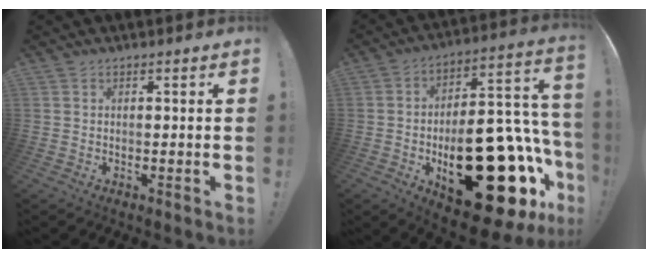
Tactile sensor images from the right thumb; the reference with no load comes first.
{"total": 34.4, "force": [-10.4, 17.2, 27.9], "torque": [-0.373, 0.048, -0.127]}